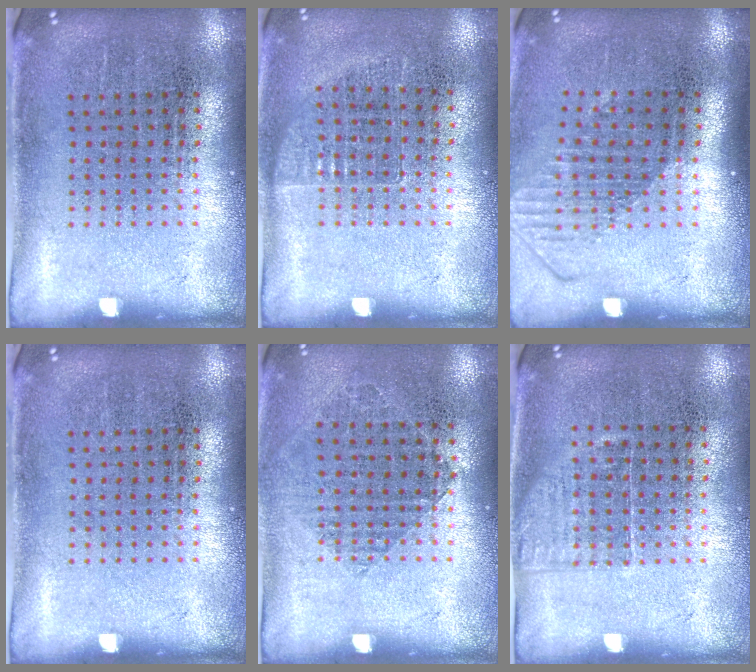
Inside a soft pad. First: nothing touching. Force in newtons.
{"total": 0.7, "press": 0.7, "slide": 0.1}
{"total": 1.6, "press": 1.2, "slide": 1.0}
{"total": 0.0}
{"total": 0.8, "press": 0.8, "slide": 0.2}
{"total": 1.2, "press": 1.0, "slide": 0.7}